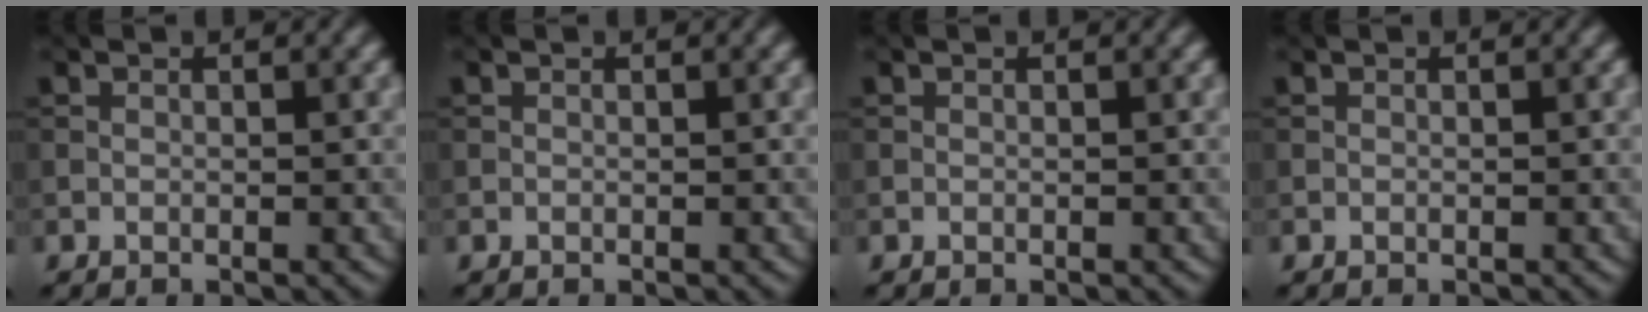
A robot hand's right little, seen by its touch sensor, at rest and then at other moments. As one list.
[{"total": 0.0}, {"total": 0.0}, {"total": 0.0}]